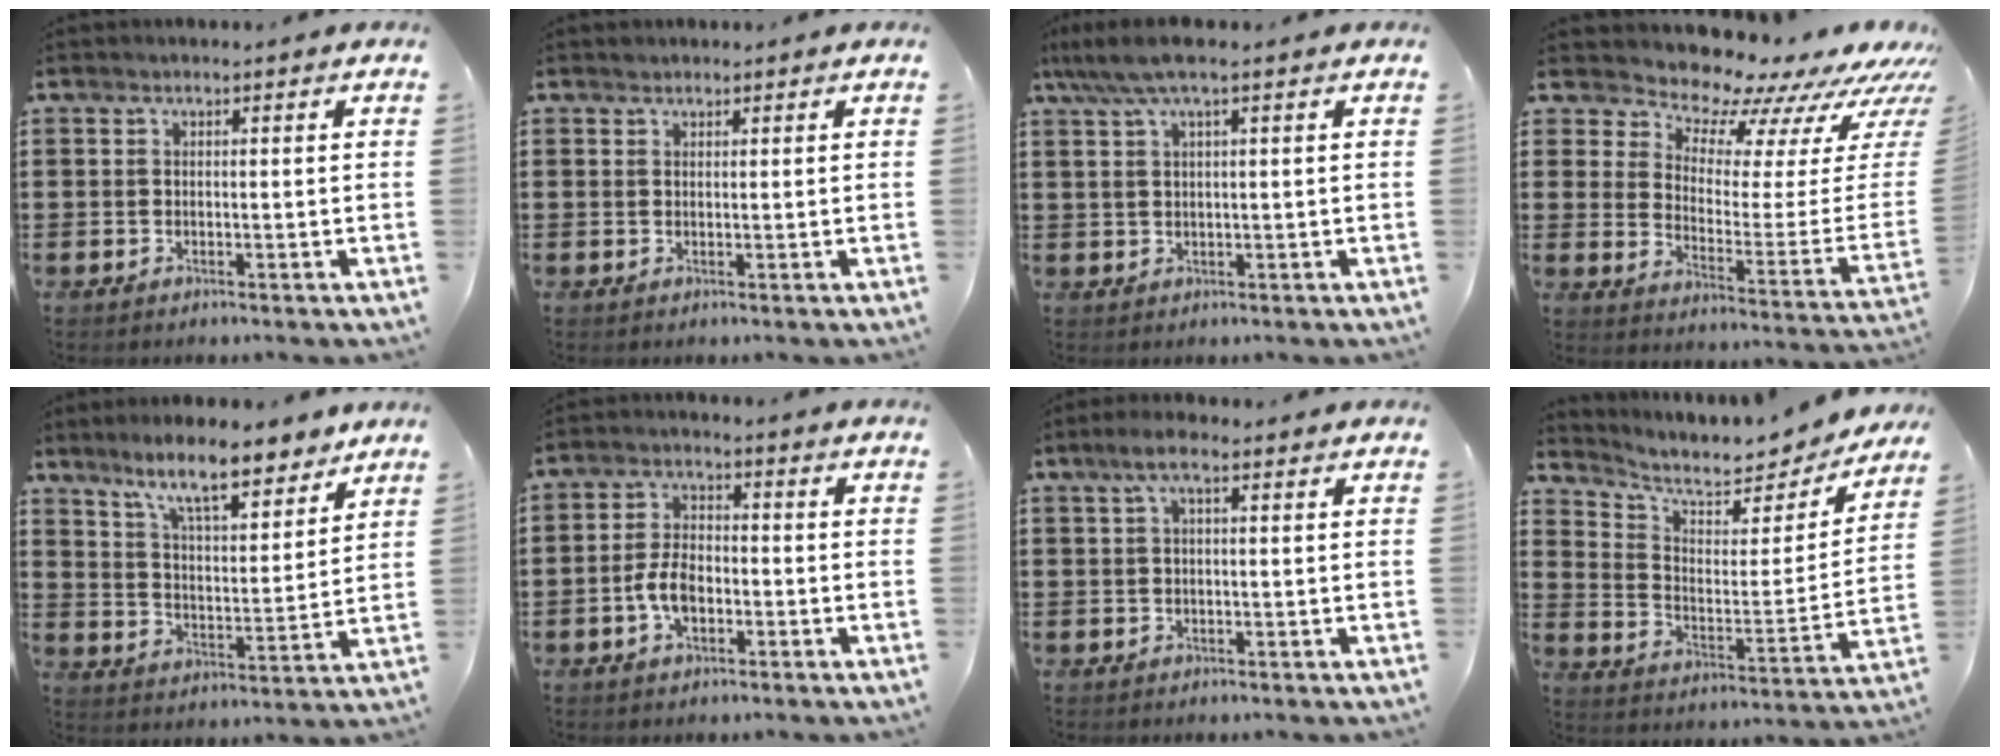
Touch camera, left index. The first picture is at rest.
{"total": 0.7, "force": [0.6, 0.4, 0.1], "torque": [-0.003, 0.001, 0.012]}
{"total": 4.1, "force": [1.9, 0.7, 3.6], "torque": [-0.080, 0.003, 0.029]}
{"total": 8.4, "force": [7.9, 2.3, 1.5], "torque": [-0.034, -0.086, 0.129]}
{"total": 9.7, "force": [8.1, 1.3, 5.1], "torque": [-0.106, -0.037, 0.141]}
{"total": 5.3, "force": [-1.7, 2.9, 4.2], "torque": [-0.101, -0.001, -0.037]}
{"total": 3.0, "force": [0.8, 0.8, 2.8], "torque": [-0.062, 0.004, 0.009]}
{"total": 6.9, "force": [5.9, 1.9, 3.1], "torque": [-0.082, -0.041, 0.098]}